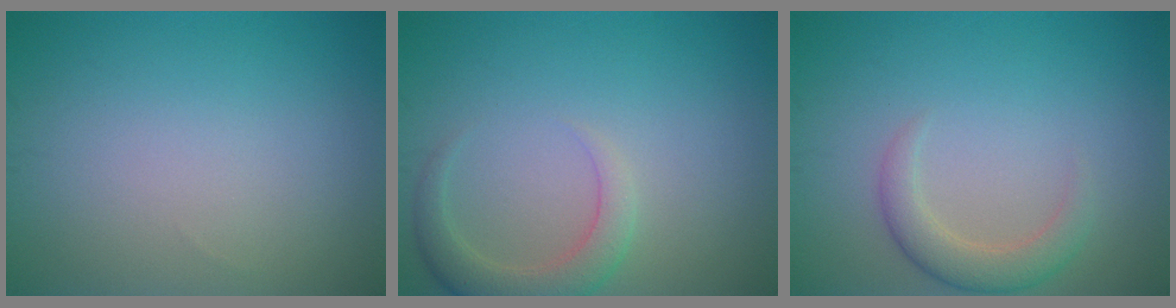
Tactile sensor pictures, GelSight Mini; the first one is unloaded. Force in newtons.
{"total": 3.1, "press": 3.1, "slide": 0.4}
{"total": 2.7, "press": 2.7, "slide": 0.2}